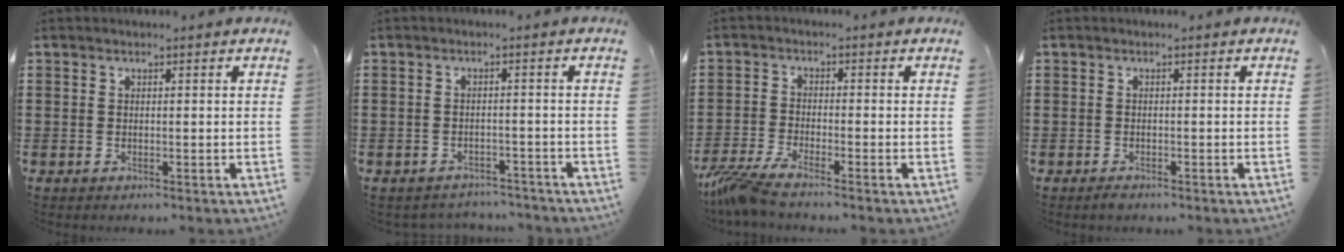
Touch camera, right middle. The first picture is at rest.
{"total": 2.3, "force": [-2.2, 0.4, -0.2], "torque": [-0.005, 0.000, -0.050]}
{"total": 4.6, "force": [-3.9, -0.1, 2.4], "torque": [-0.076, -0.022, -0.084]}
{"total": 0.7, "force": [-0.6, 0.2, 0.2], "torque": [-0.005, -0.003, -0.012]}